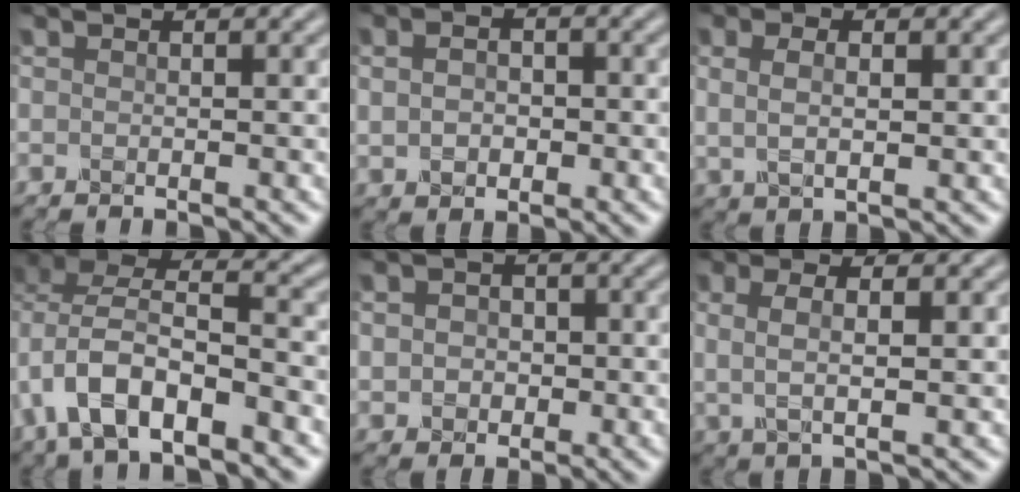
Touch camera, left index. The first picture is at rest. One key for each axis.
{"total": 3.2, "fx": 0.3, "fy": 2.3, "fz": 2.2, "tx": -0.042, "ty": 0.007, "tz": 0.006}
{"total": 3.1, "fx": 0.9, "fy": 1.7, "fz": 2.4, "tx": -0.047, "ty": -0.006, "tz": 0.022}
{"total": 8.7, "fx": -2.9, "fy": 4.6, "fz": 6.8, "tx": -0.129, "ty": 0.010, "tz": -0.057}
{"total": 2.7, "fx": 0.0, "fy": 2.3, "fz": 1.4, "tx": -0.022, "ty": 0.001, "tz": -0.006}
{"total": 3.3, "fx": 0.8, "fy": 1.0, "fz": 3.0, "tx": -0.062, "ty": 0.000, "tz": 0.016}